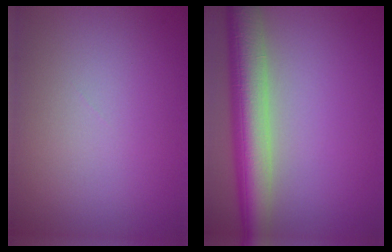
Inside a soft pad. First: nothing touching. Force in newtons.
{"total": 7.5, "press": 7.5, "slide": 0.4}